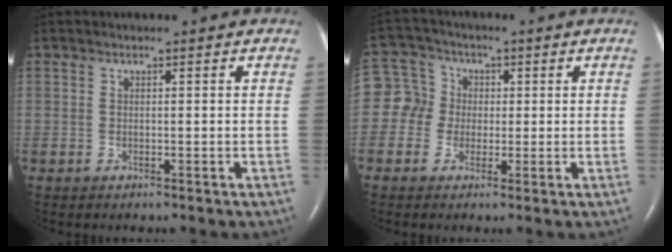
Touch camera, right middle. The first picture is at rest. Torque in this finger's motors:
{"motor_torque": [0.22, -0.19, -0.10, 0.00]}